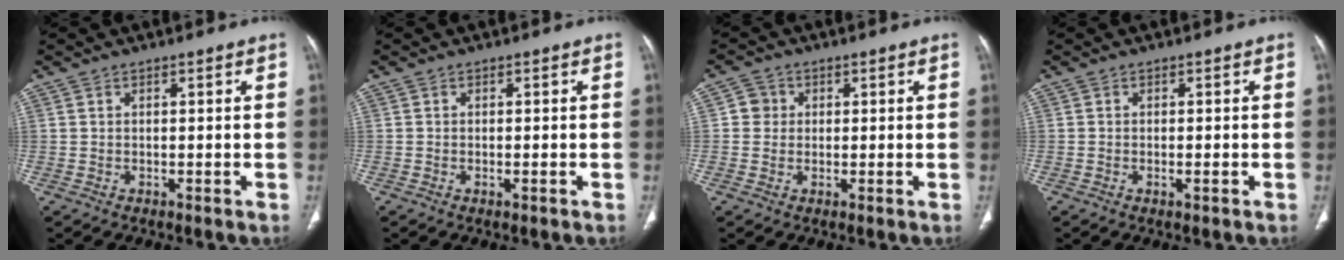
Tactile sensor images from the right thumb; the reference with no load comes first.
{"total": 0.9, "force": [-0.4, 0.2, 0.8], "torque": [-0.015, -0.001, -0.006]}
{"total": 3.1, "force": [0.4, 3.0, 0.7], "torque": [0.009, 0.005, 0.003]}
{"total": 1.3, "force": [-0.5, 0.3, 1.1], "torque": [-0.019, -0.001, -0.008]}